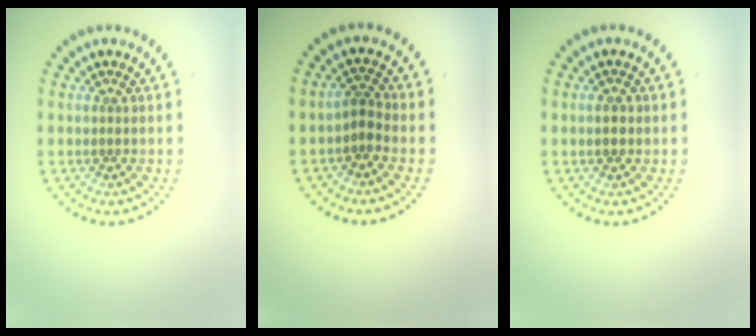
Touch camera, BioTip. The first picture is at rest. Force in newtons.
{"total": 1.6, "press": 1.3, "slide": 1.0}
{"total": 1.7, "press": 1.7, "slide": 0.1}